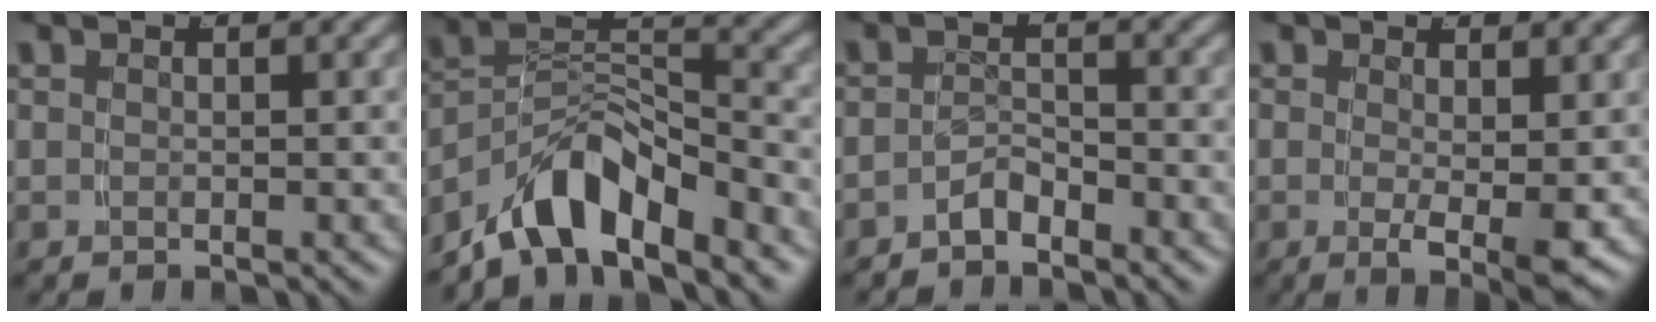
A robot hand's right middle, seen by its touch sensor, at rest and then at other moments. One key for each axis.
{"total": 7.8, "fx": -4.5, "fy": 3.9, "fz": 5.0, "tx": -0.086, "ty": -0.018, "tz": -0.068}
{"total": 2.5, "fx": -2.4, "fy": 0.5, "fz": 0.5, "tx": -0.006, "ty": -0.007, "tz": -0.040}
{"total": 3.4, "fx": -0.8, "fy": 0.3, "fz": 3.3, "tx": -0.051, "ty": -0.026, "tz": -0.002}